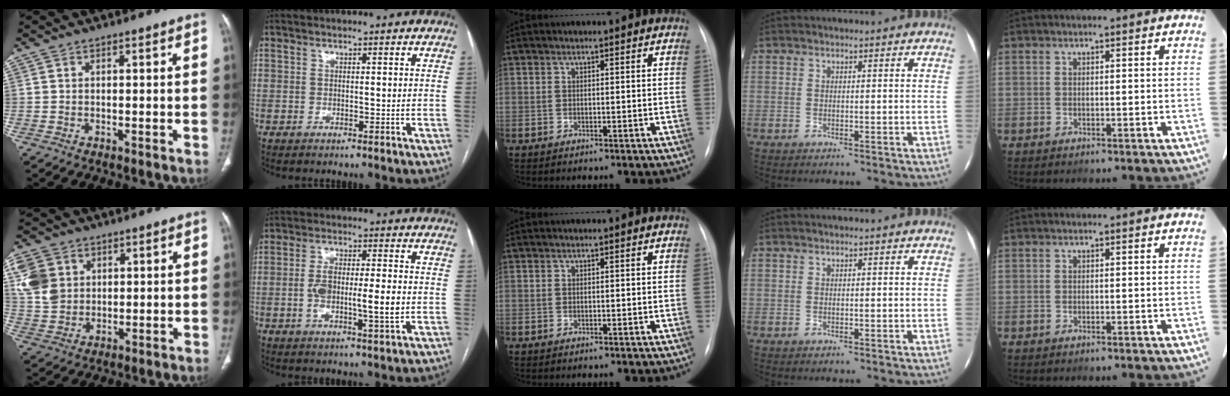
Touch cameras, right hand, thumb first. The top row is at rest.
{"thumb": {"total": 9.5, "force": [3.2, 7.7, 4.5], "torque": [-0.075, -0.003, 0.069]}, "index": {"total": 8.9, "force": [-1.2, 1.9, 8.6], "torque": [-0.154, 0.009, -0.019]}}